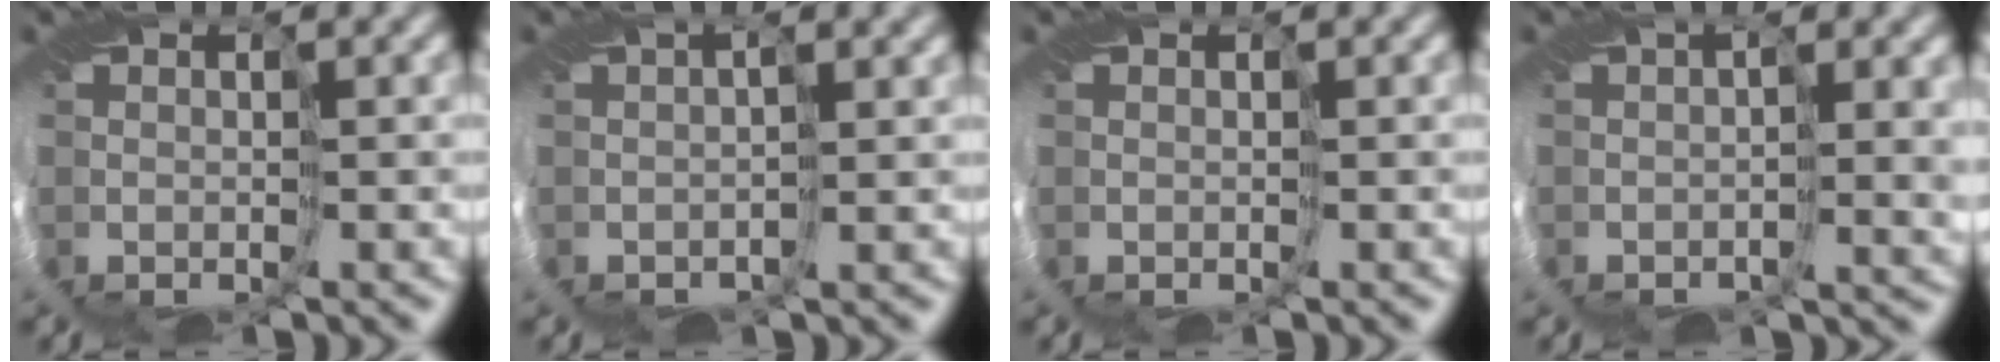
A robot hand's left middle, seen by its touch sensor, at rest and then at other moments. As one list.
[{"total": 3.0, "force": [1.6, 1.4, 2.1], "torque": [-0.039, 0.021, 0.020]}, {"total": 0.0}, {"total": 5.2, "force": [1.3, 2.6, 4.3], "torque": [-0.069, 0.009, 0.030]}]